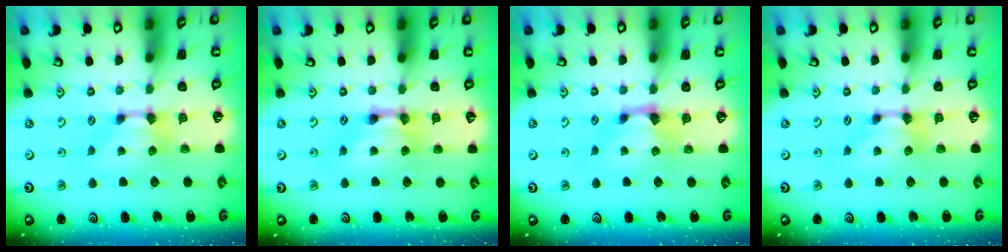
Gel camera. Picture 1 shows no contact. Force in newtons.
{"total": 2.6, "press": 2.6, "slide": 0.2}
{"total": 0.6, "press": 0.0, "slide": 0.6}
{"total": 0.0}